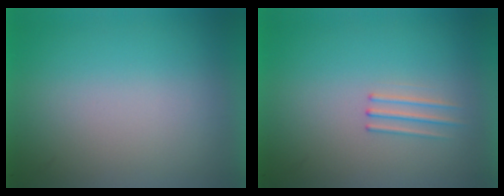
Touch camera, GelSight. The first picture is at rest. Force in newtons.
{"total": 1.2}